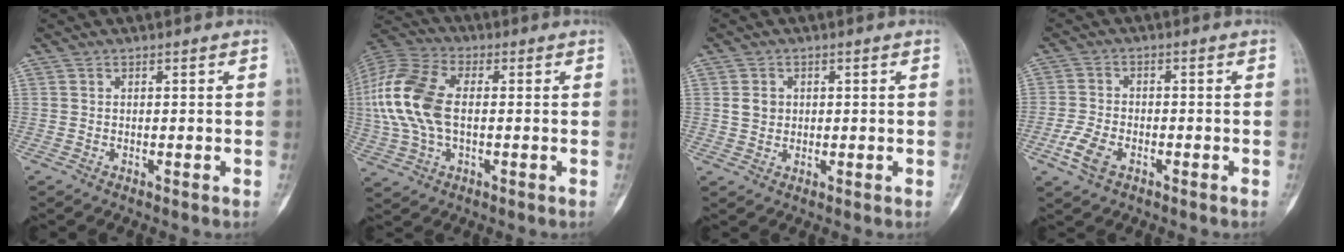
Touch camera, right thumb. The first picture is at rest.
{"total": 16.1, "force": [0.5, 9.3, 13.2], "torque": [-0.298, 0.019, 0.006]}
{"total": 3.4, "force": [0.6, 3.0, 1.5], "torque": [-0.010, 0.001, 0.013]}
{"total": 5.6, "force": [-2.6, 3.2, 3.7], "torque": [-0.081, 0.009, -0.052]}